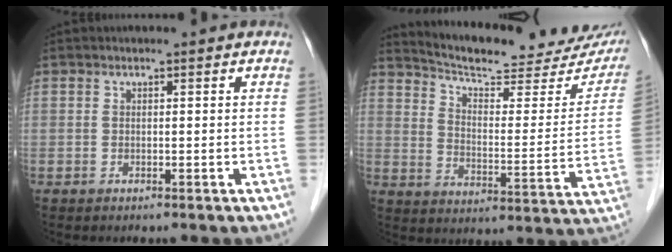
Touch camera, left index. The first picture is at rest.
{"total": 22.9, "force": [20.7, 4.6, 8.8], "torque": [-0.125, -0.045, 0.264]}